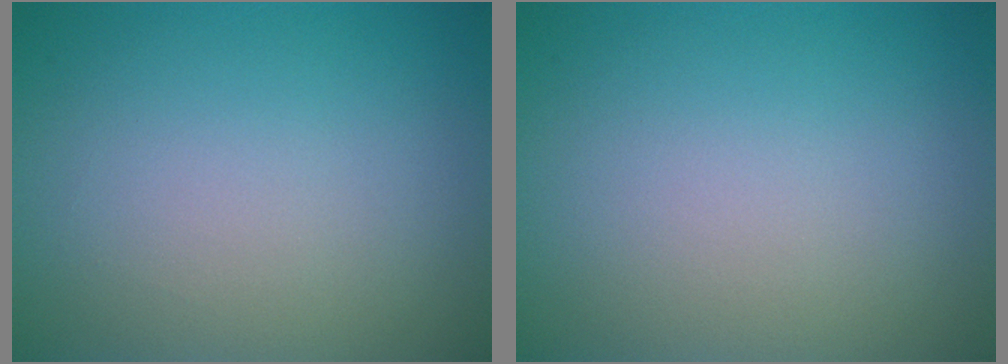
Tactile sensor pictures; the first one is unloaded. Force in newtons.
{"total": 0.0}